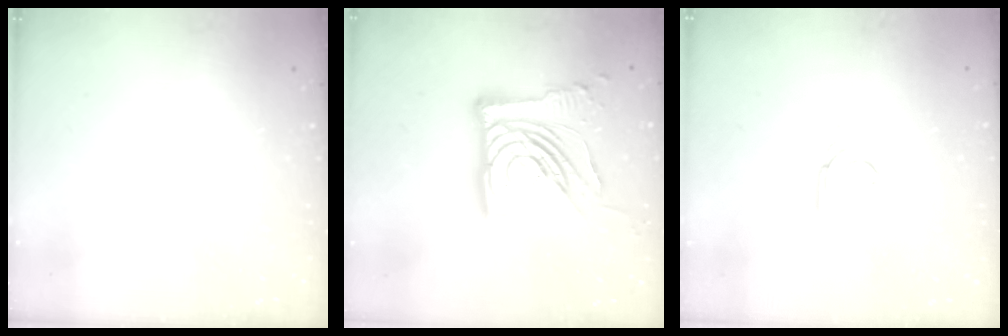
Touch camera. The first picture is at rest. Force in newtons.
{"total": 20.4, "press": 20.2, "slide": 2.2}
{"total": 2.2, "press": 2.1, "slide": 0.5}